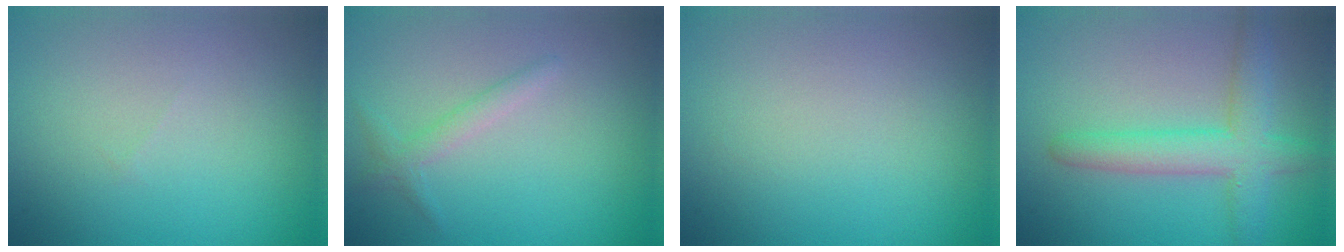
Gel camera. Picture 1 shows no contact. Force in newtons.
{"total": 1.4, "press": 1.4, "slide": 0.1}
{"total": 0.0}
{"total": 4.5, "press": 4.5, "slide": 0.2}